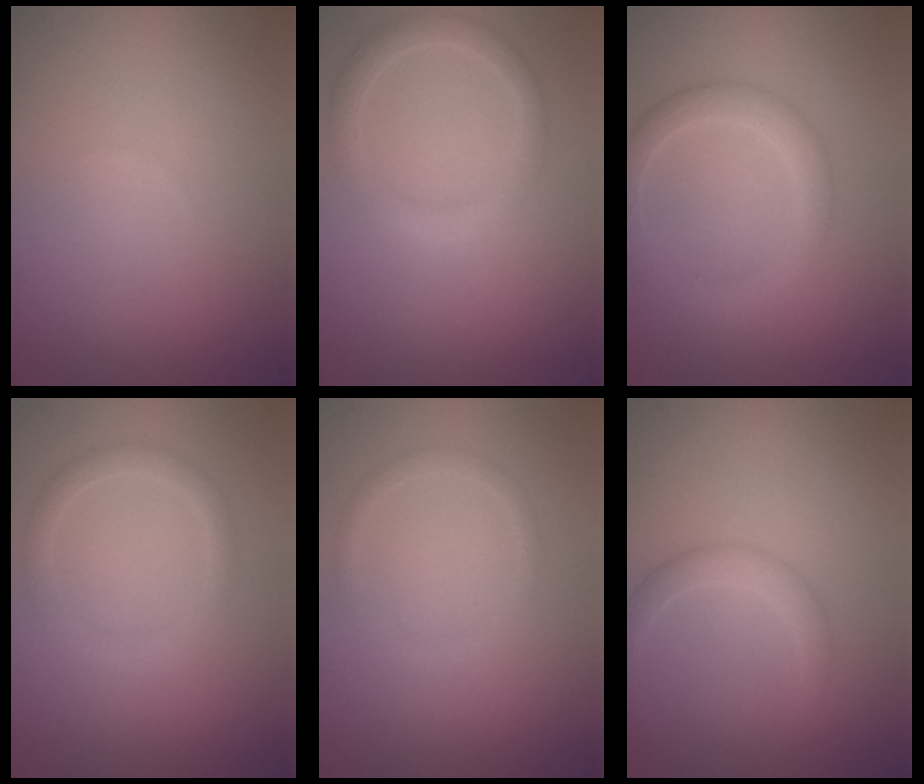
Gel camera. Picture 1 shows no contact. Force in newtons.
{"total": 2.4, "press": 2.4, "slide": 0.1}
{"total": 2.8, "press": 2.8, "slide": 0.0}
{"total": 1.9, "press": 1.9, "slide": 0.1}
{"total": 1.2, "press": 1.2, "slide": 0.1}
{"total": 1.8, "press": 1.8, "slide": 0.1}